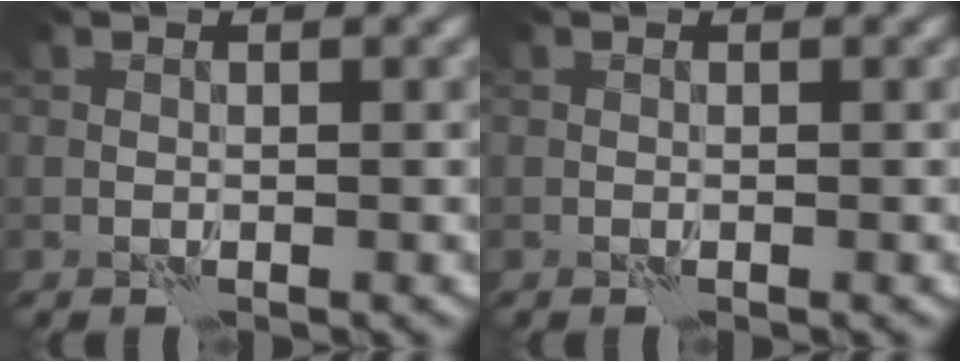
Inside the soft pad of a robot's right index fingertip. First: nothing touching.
{"total": 0.0}